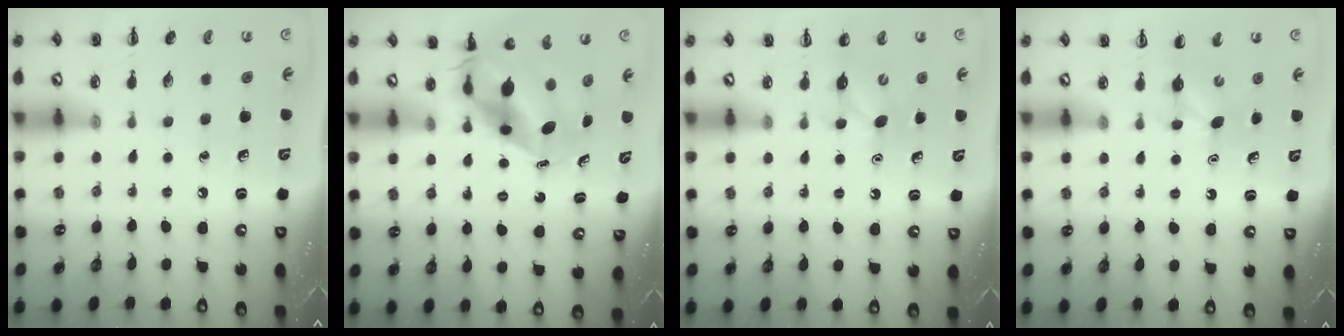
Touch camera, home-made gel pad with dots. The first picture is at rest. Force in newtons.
{"total": 6.4, "press": 6.2, "slide": 1.8}
{"total": 4.1, "press": 3.9, "slide": 1.2}
{"total": 3.8, "press": 3.7, "slide": 0.8}